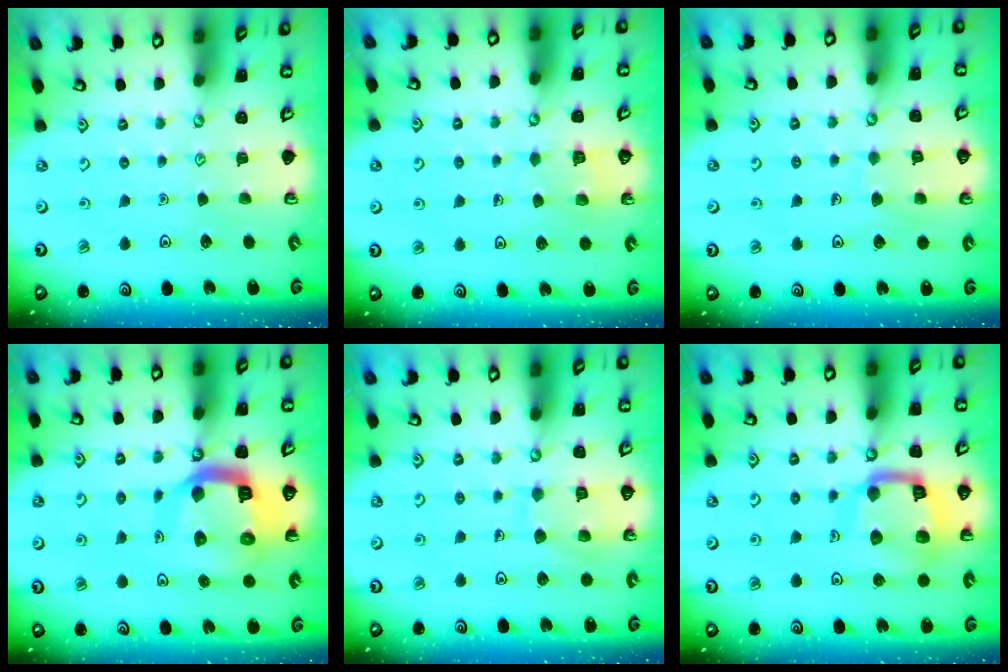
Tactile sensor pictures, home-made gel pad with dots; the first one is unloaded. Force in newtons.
{"total": 4.7, "press": 4.7, "slide": 0.4}
{"total": 6.8, "press": 6.8, "slide": 0.4}
{"total": 14.7, "press": 14.6, "slide": 1.8}
{"total": 9.4, "press": 9.4, "slide": 0.9}
{"total": 15.5, "press": 15.4, "slide": 1.7}